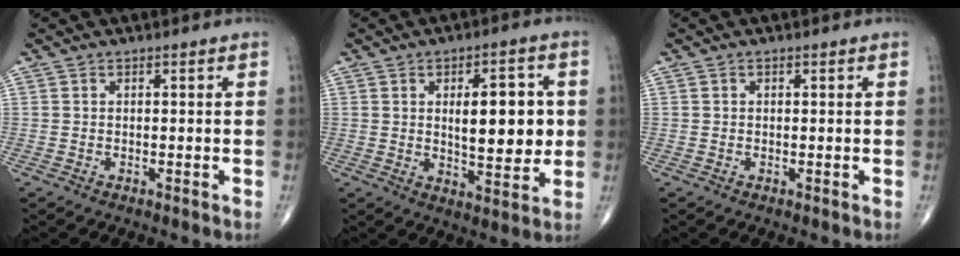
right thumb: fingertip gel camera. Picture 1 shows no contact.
{"total": 12.1, "force": [1.4, 5.2, 10.9], "torque": [-0.129, -0.010, 0.026]}
{"total": 0.0}